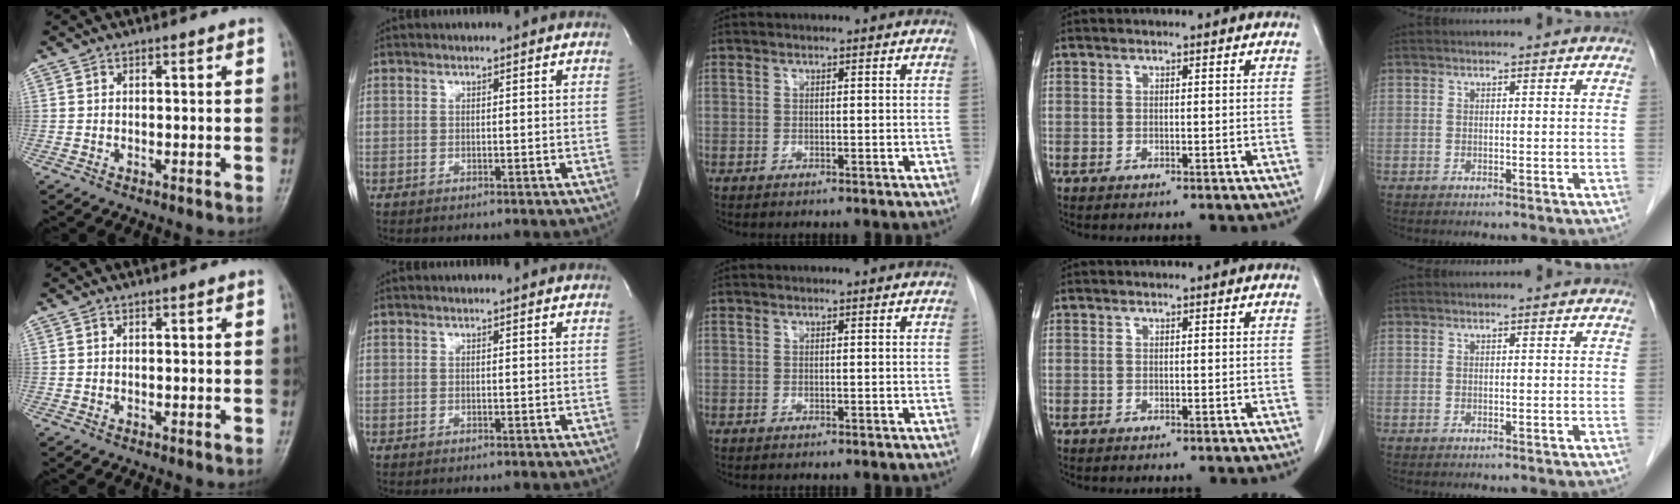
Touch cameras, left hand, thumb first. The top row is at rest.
{}